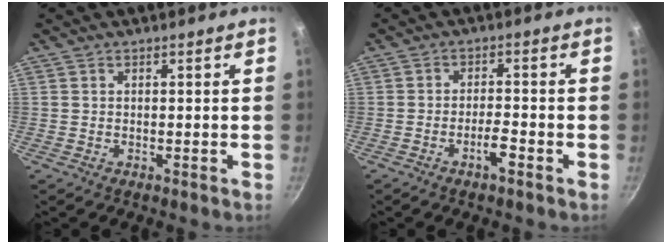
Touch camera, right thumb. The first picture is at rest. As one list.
[{"total": 3.6, "force": [-2.0, 0.8, 2.8], "torque": [-0.048, 0.020, -0.036]}]